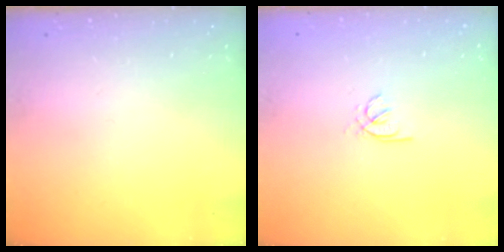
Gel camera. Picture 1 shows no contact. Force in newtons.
{"total": 1.8, "press": 1.8, "slide": 0.5}